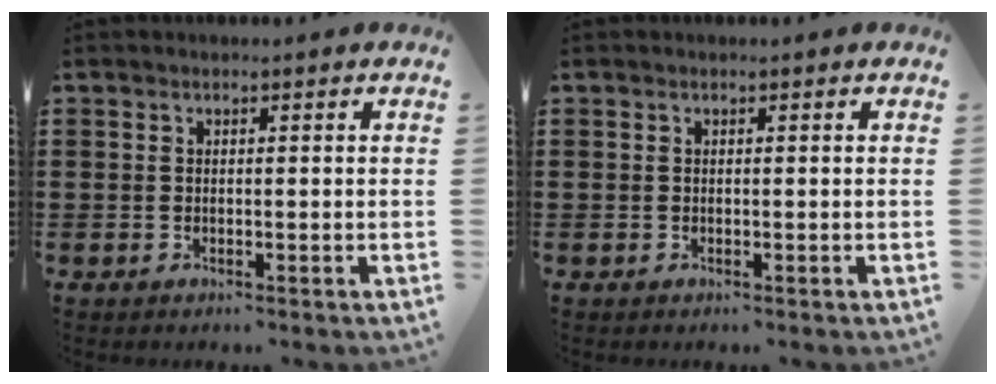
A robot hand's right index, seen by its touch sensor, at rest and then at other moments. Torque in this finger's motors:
{"motor_torque": [1.52, 0.62, 0.00, 0.00]}